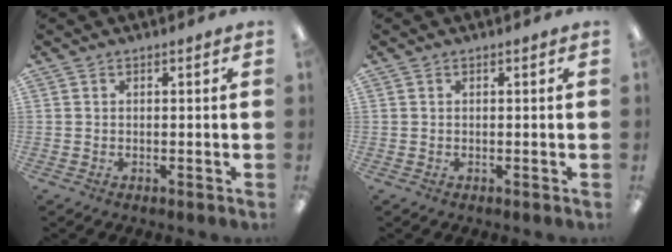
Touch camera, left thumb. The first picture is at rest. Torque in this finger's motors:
{"motor_torque": [-0.01, 0.01, -0.01, -0.02, 0.00]}